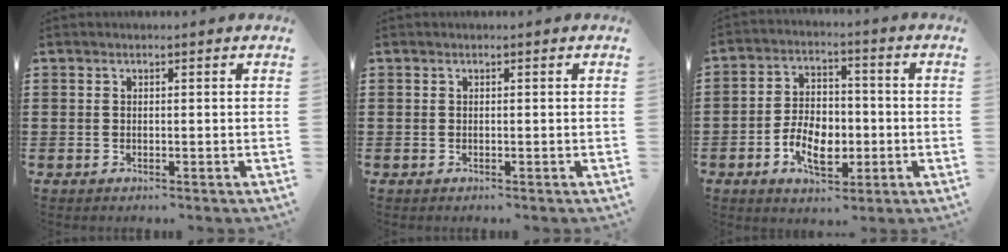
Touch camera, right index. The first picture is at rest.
{"total": 0.0}
{"total": 7.6, "force": [-2.5, 4.8, 5.3], "torque": [-0.106, 0.005, -0.051]}